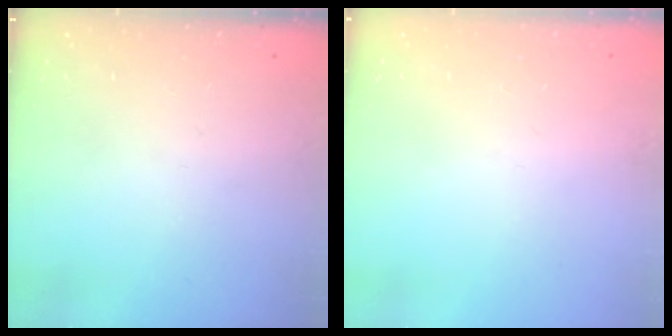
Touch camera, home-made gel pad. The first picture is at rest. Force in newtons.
{"total": 0.7, "press": 0.6, "slide": 0.1}